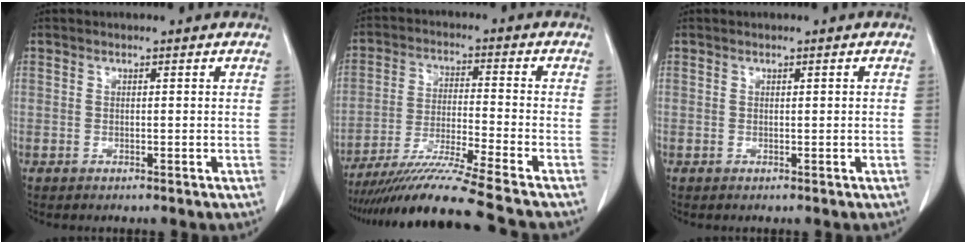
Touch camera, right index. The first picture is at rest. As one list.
[{"total": 13.8, "force": [-11.7, -2.7, 6.7], "torque": [-0.116, -0.025, -0.200]}, {"total": 0.0}]